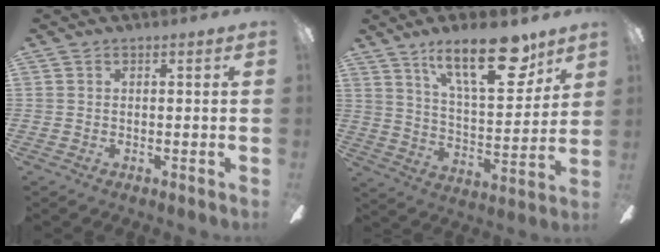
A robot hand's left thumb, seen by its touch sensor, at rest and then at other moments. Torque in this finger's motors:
{"motor_torque": [0.91, -0.17, 1.25, -1.18, 0.34]}